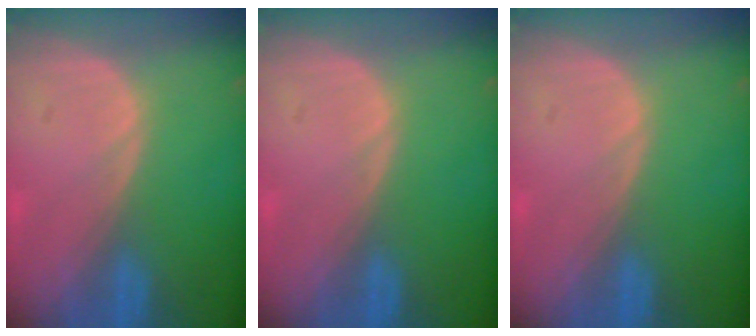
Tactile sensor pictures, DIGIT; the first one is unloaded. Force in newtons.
{"total": 0.0}
{"total": 0.0}